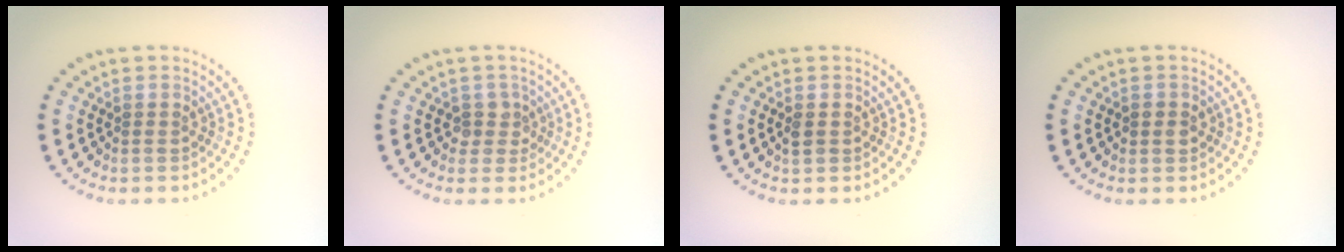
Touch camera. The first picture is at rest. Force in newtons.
{"total": 1.8, "press": 1.3, "slide": 1.2}
{"total": 1.3, "press": 1.2, "slide": 0.4}
{"total": 1.1, "press": 1.0, "slide": 0.3}